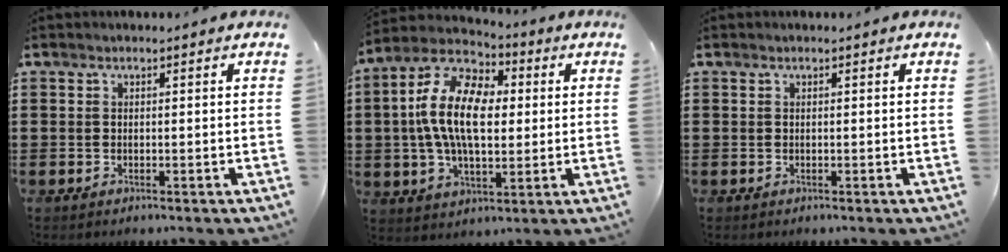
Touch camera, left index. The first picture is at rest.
{"total": 12.9, "force": [1.8, 7.1, 10.7], "torque": [-0.251, -0.005, 0.024]}
{"total": 0.0}